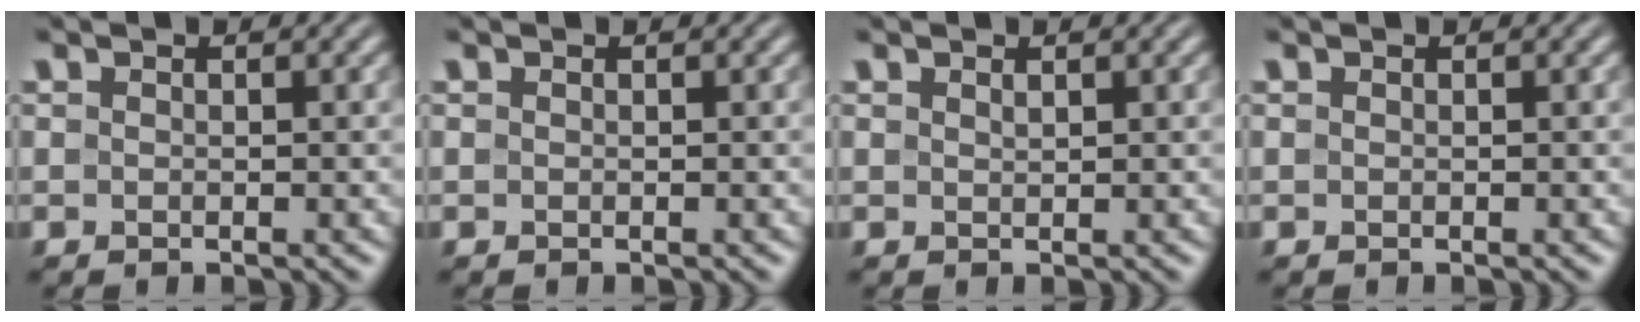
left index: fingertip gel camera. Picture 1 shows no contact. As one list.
[{"total": 0.0}, {"total": 0.5, "force": [0.4, 0.1, 0.3], "torque": [-0.005, -0.001, 0.009]}, {"total": 0.0}]